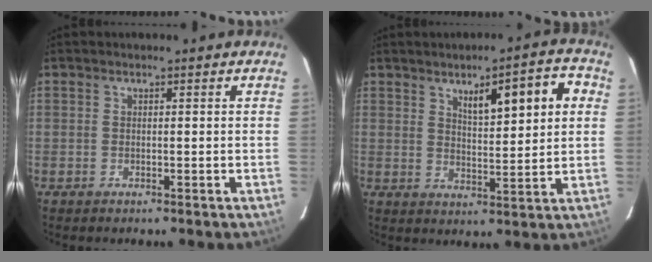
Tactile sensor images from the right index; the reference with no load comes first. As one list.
[{"total": 9.4, "force": [3.6, 2.1, 8.4], "torque": [-0.125, 0.015, 0.058]}]